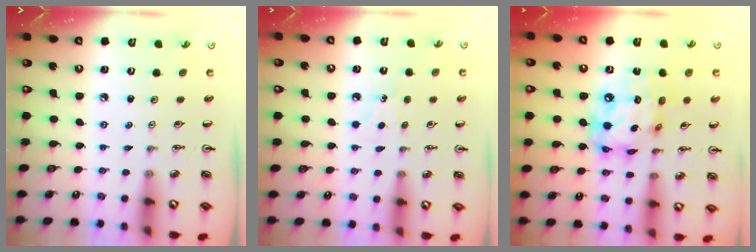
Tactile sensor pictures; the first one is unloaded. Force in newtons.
{"total": 4.4, "press": 4.4, "slide": 0.6}
{"total": 15.8, "press": 15.8, "slide": 1.4}